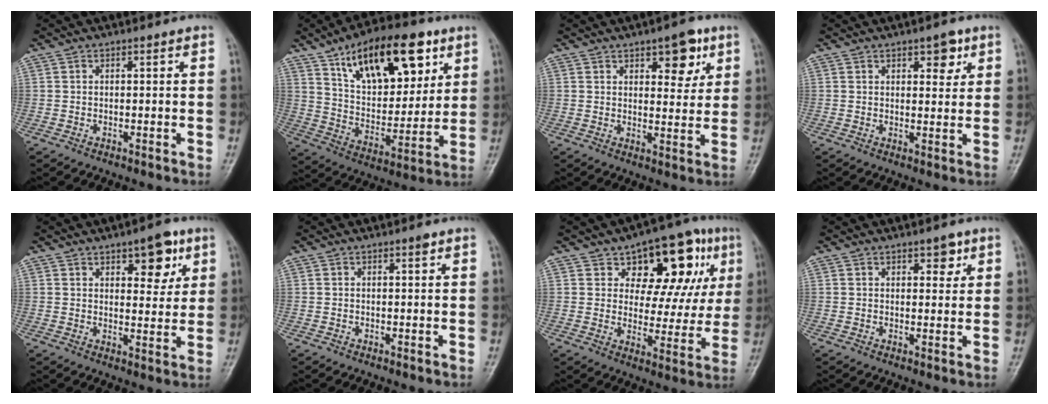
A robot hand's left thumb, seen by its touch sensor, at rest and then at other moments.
{"total": 22.4, "force": [11.5, 10.8, 15.9], "torque": [-0.201, -0.039, 0.196]}
{"total": 8.0, "force": [4.2, 3.8, 5.7], "torque": [-0.045, -0.020, 0.053]}
{"total": 4.8, "force": [2.6, 2.3, 3.3], "torque": [-0.021, -0.011, 0.031]}
{"total": 8.4, "force": [4.4, 4.0, 6.0], "torque": [-0.049, -0.021, 0.057]}
{"total": 0.8, "force": [0.5, 0.2, 0.6], "torque": [-0.009, -0.001, 0.006]}
{"total": 17.5, "force": [7.6, 9.8, 12.4], "torque": [-0.101, -0.011, 0.102]}
{"total": 3.6, "force": [2.0, 1.9, 2.3], "torque": [-0.010, -0.008, 0.026]}